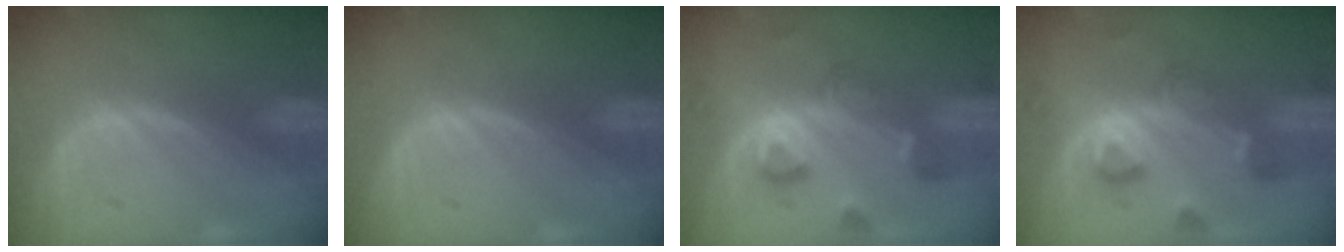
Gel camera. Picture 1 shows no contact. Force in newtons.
{"total": 0.0}
{"total": 7.0, "press": 6.9, "slide": 1.2}
{"total": 7.0, "press": 6.9, "slide": 1.2}